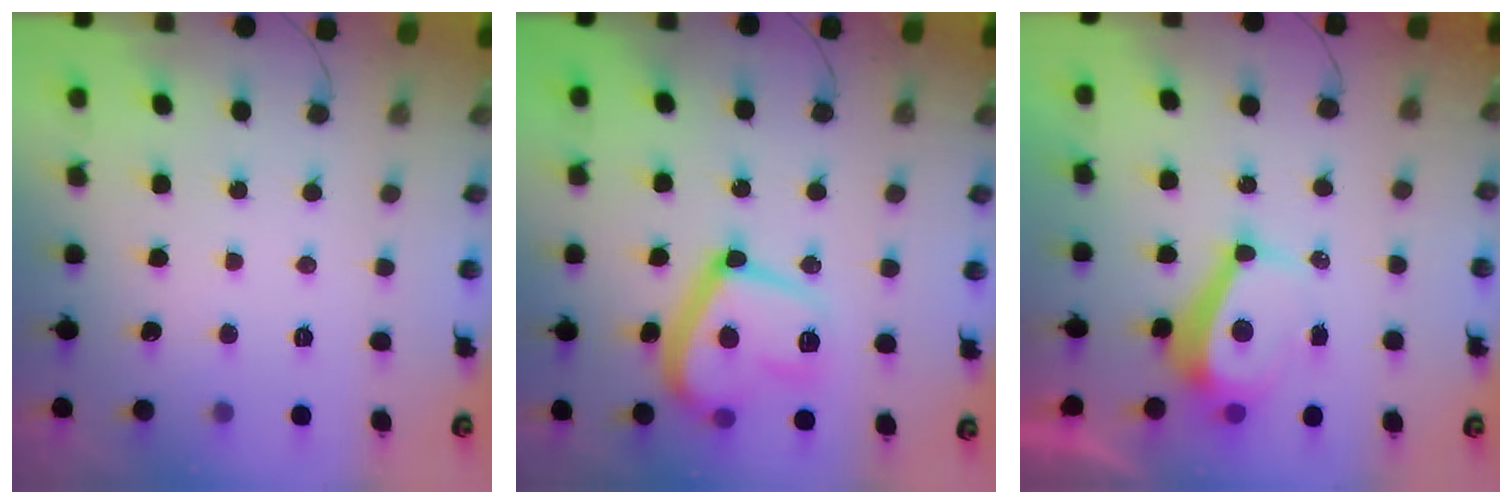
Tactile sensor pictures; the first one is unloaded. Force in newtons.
{"total": 16.8, "press": 16.7, "slide": 1.7}
{"total": 6.8, "press": 6.7, "slide": 0.8}